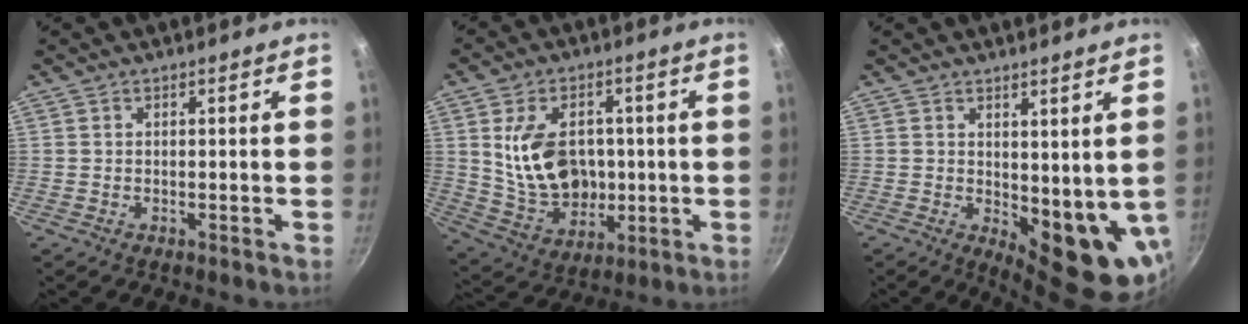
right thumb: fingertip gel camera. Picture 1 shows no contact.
{"total": 15.5, "force": [1.3, 11.2, 10.7], "torque": [-0.154, -0.005, 0.039]}
{"total": 10.9, "force": [1.1, 5.4, 9.4], "torque": [-0.096, -0.017, 0.033]}